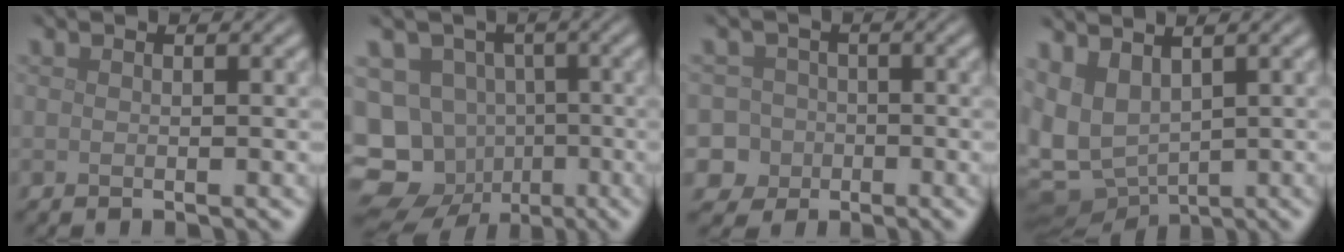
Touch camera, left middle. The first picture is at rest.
{"total": 15.7, "force": [-7.0, 13.2, 4.7], "torque": [-0.118, -0.024, -0.114]}
{"total": 6.4, "force": [-2.4, 5.8, 1.0], "torque": [-0.010, 0.005, -0.070]}
{"total": 6.7, "force": [0.7, 4.5, 5.0], "torque": [-0.116, -0.015, 0.029]}